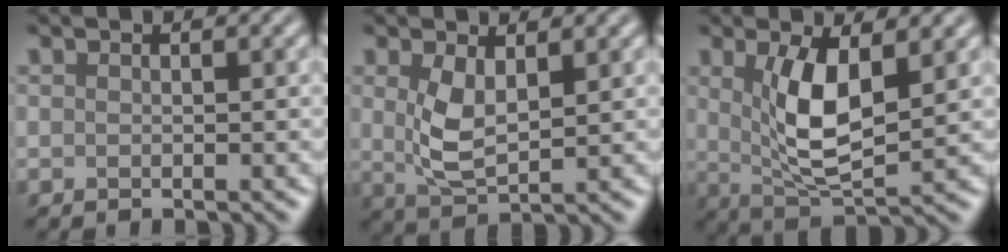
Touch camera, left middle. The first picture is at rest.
{"total": 3.6, "force": [1.0, 1.7, 3.1], "torque": [-0.073, -0.007, 0.025]}
{"total": 6.0, "force": [1.4, 2.2, 5.4], "torque": [-0.110, -0.011, 0.031]}